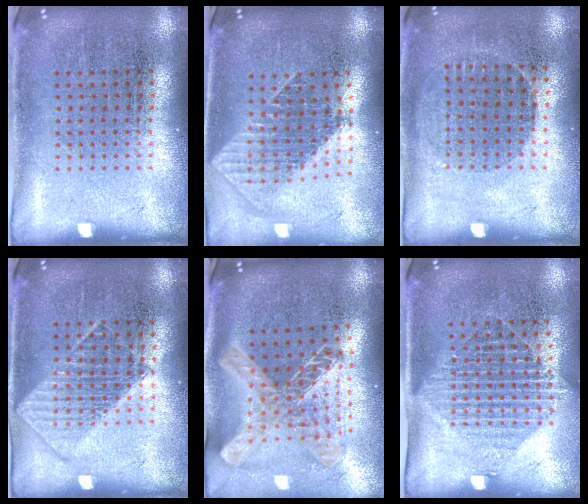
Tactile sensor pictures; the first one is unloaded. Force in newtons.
{"total": 1.8, "press": 1.5, "slide": 1.0}
{"total": 1.0, "press": 0.8, "slide": 0.5}
{"total": 1.0, "press": 1.0, "slide": 0.1}
{"total": 1.9, "press": 1.6, "slide": 1.1}
{"total": 1.5, "press": 1.2, "slide": 0.9}